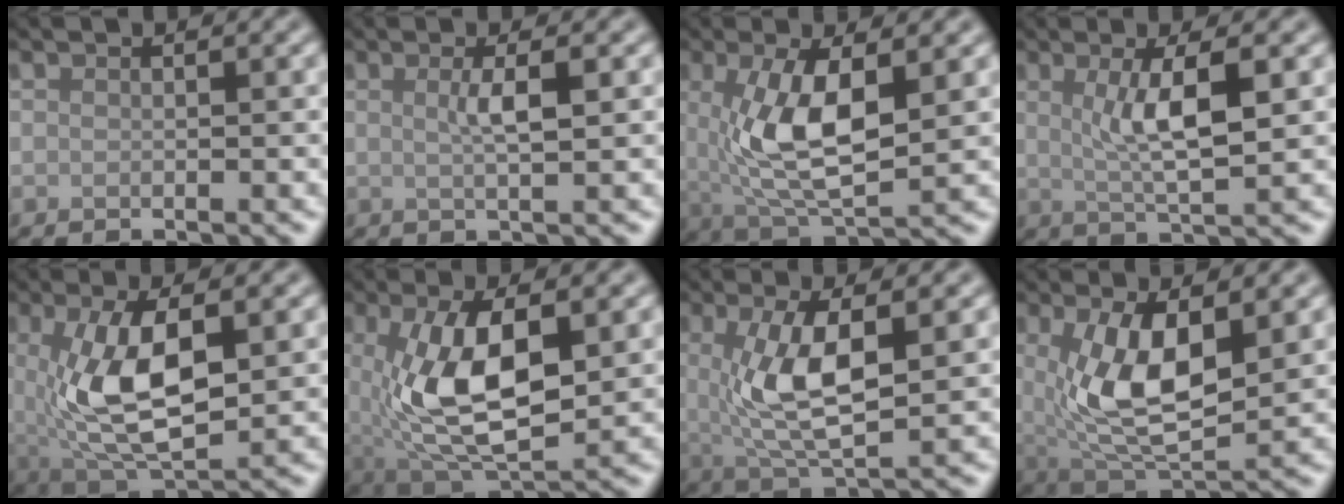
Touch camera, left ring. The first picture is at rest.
{"total": 2.3, "force": [0.4, 0.5, 2.2], "torque": [-0.038, 0.001, 0.003]}
{"total": 7.3, "force": [0.7, 2.9, 6.7], "torque": [-0.141, -0.008, 0.017]}
{"total": 4.8, "force": [0.9, 1.0, 4.6], "torque": [-0.084, -0.002, 0.019]}
{"total": 8.6, "force": [0.5, 3.9, 7.6], "torque": [-0.159, -0.007, 0.014]}
{"total": 9.5, "force": [0.5, 4.6, 8.3], "torque": [-0.170, -0.011, 0.018]}
{"total": 6.5, "force": [0.7, 2.3, 6.0], "torque": [-0.128, -0.007, 0.017]}
{"total": 8.1, "force": [1.1, 3.6, 7.2], "torque": [-0.145, -0.013, 0.024]}